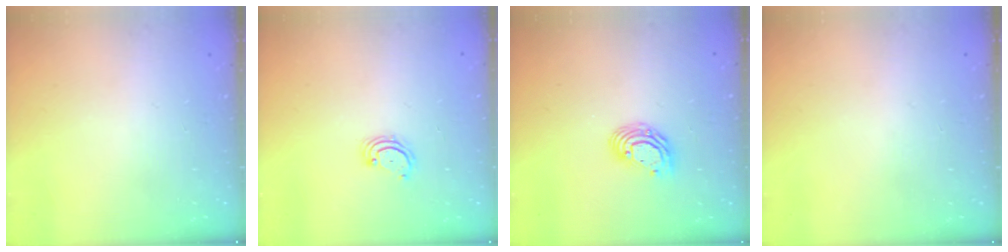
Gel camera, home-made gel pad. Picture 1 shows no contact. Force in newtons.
{"total": 3.1, "press": 3.0, "slide": 0.4}
{"total": 8.1, "press": 8.0, "slide": 1.4}
{"total": 0.0}